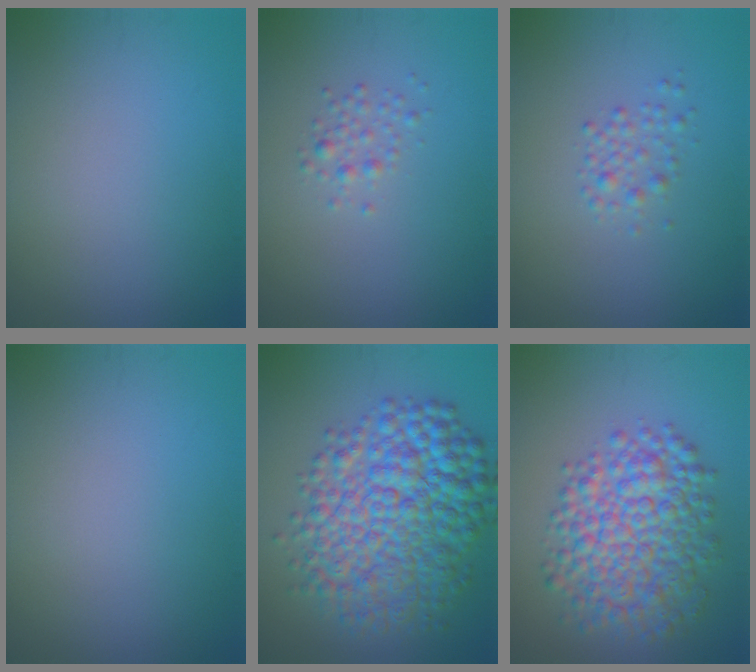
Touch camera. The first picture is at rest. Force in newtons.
{"total": 1.3, "press": 1.3, "slide": 0.1}
{"total": 1.6, "press": 1.6, "slide": 0.1}
{"total": 0.0}
{"total": 10.1, "press": 10.1, "slide": 0.1}
{"total": 8.0, "press": 8.0, "slide": 0.2}